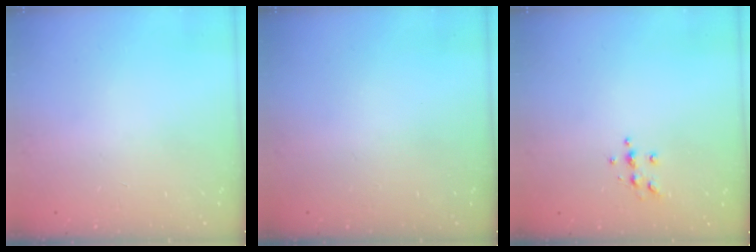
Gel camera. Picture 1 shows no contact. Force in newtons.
{"total": 0.0}
{"total": 5.1, "press": 5.1, "slide": 0.3}